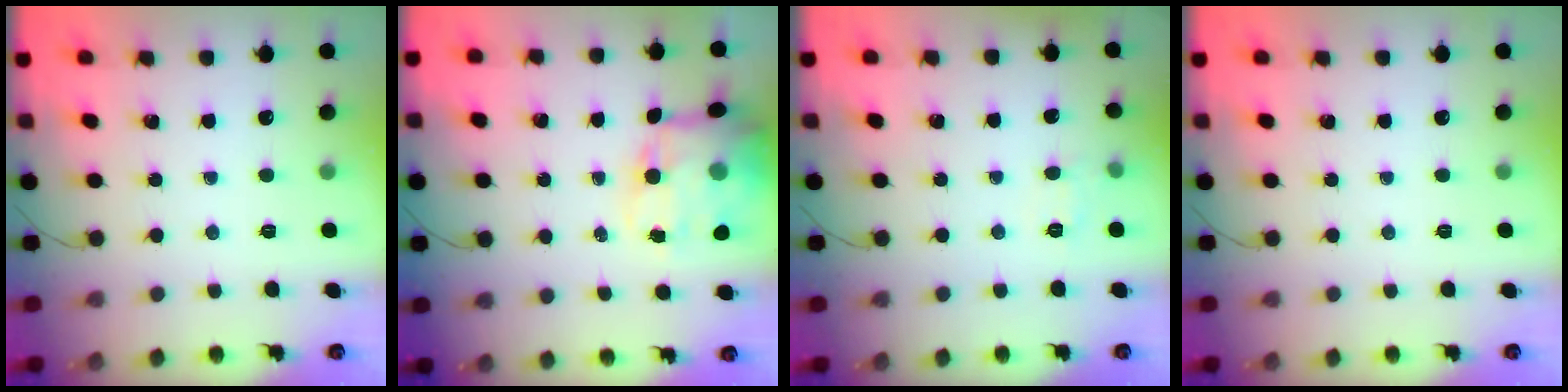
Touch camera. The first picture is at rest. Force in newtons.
{"total": 14.3, "press": 13.9, "slide": 3.5}
{"total": 6.4, "press": 6.2, "slide": 1.4}
{"total": 0.0}